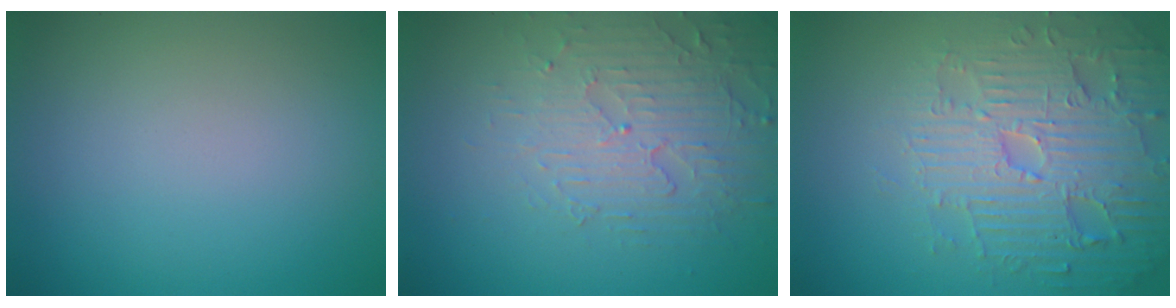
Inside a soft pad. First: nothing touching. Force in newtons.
{"total": 3.9, "press": 3.7, "slide": 1.1}
{"total": 5.4, "press": 5.3, "slide": 1.3}